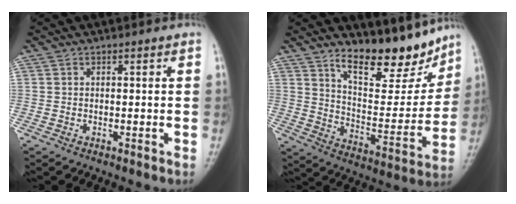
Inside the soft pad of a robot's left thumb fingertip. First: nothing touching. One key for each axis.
{"total": 15.2, "fx": 12.0, "fy": 5.4, "fz": 7.6, "tx": -0.072, "ty": -0.085, "tz": 0.198}